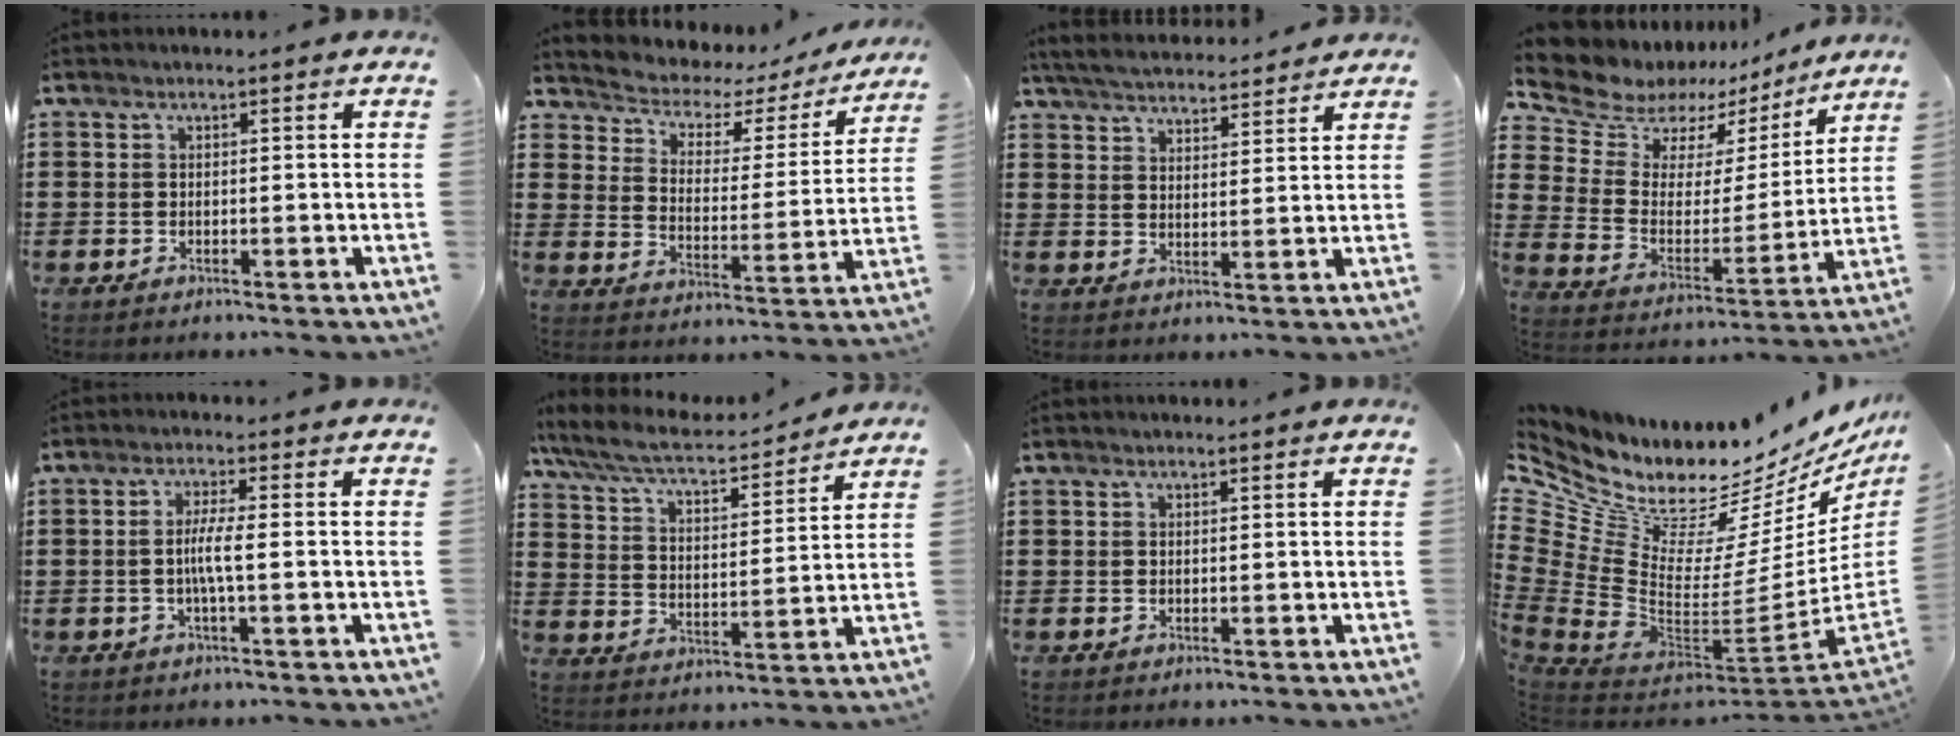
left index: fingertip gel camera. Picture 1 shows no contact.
{"total": 3.7, "force": [3.1, 1.8, 0.9], "torque": [-0.041, -0.028, 0.042]}
{"total": 4.9, "force": [4.7, 0.6, 1.0], "torque": [-0.038, -0.021, 0.085]}
{"total": 9.0, "force": [7.5, 4.7, 1.4], "torque": [-0.071, -0.056, 0.131]}
{"total": 4.1, "force": [-0.7, 0.0, 4.0], "torque": [-0.079, -0.007, -0.018]}
{"total": 6.8, "force": [5.8, 1.1, 3.3], "torque": [-0.089, -0.033, 0.097]}
{"total": 0.0}
{"total": 10.1, "force": [8.8, 3.6, 3.4], "torque": [-0.121, -0.103, 0.155]}